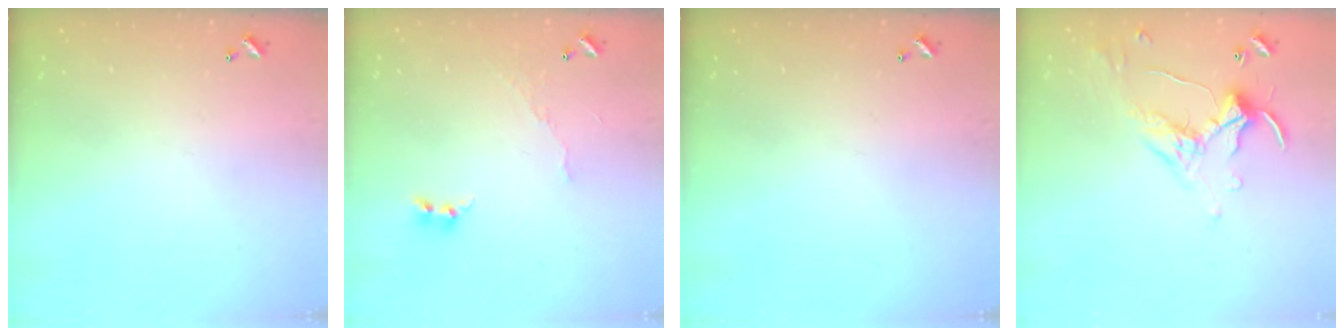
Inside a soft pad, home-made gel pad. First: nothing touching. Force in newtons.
{"total": 5.6, "press": 5.6, "slide": 0.4}
{"total": 0.0}
{"total": 1.7, "press": 1.5, "slide": 0.8}